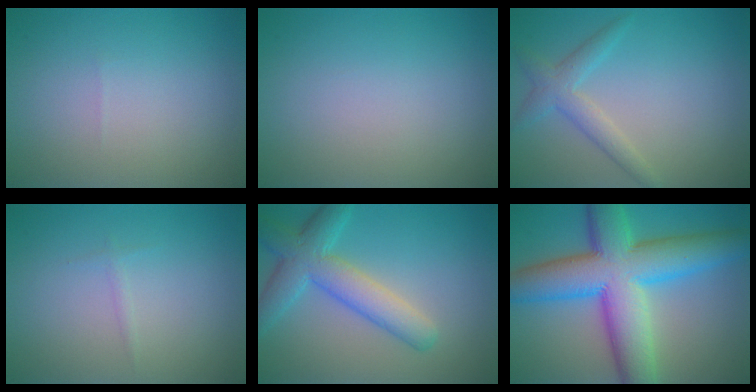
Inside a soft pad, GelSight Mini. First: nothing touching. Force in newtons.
{"total": 0.0}
{"total": 2.6, "press": 2.6, "slide": 0.2}
{"total": 0.5, "press": 0.5, "slide": 0.1}
{"total": 5.7, "press": 5.6, "slide": 0.2}
{"total": 12.5, "press": 12.5, "slide": 0.2}